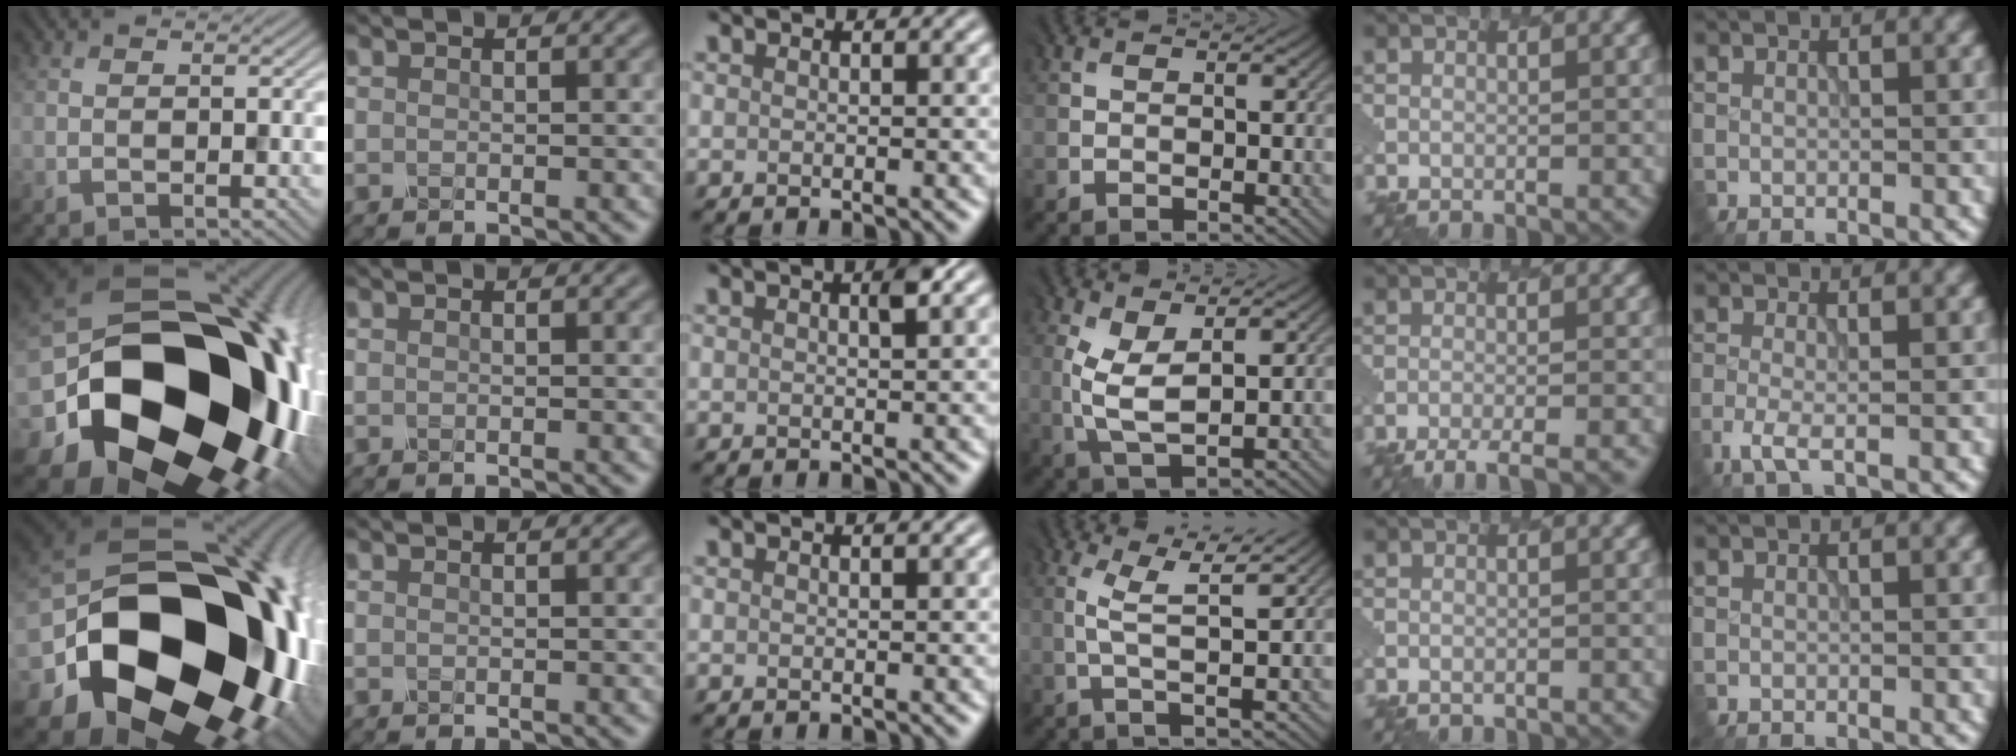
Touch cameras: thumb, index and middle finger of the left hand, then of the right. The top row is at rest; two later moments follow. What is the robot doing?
{"motion": "dispense", "object": "toothpaste"}